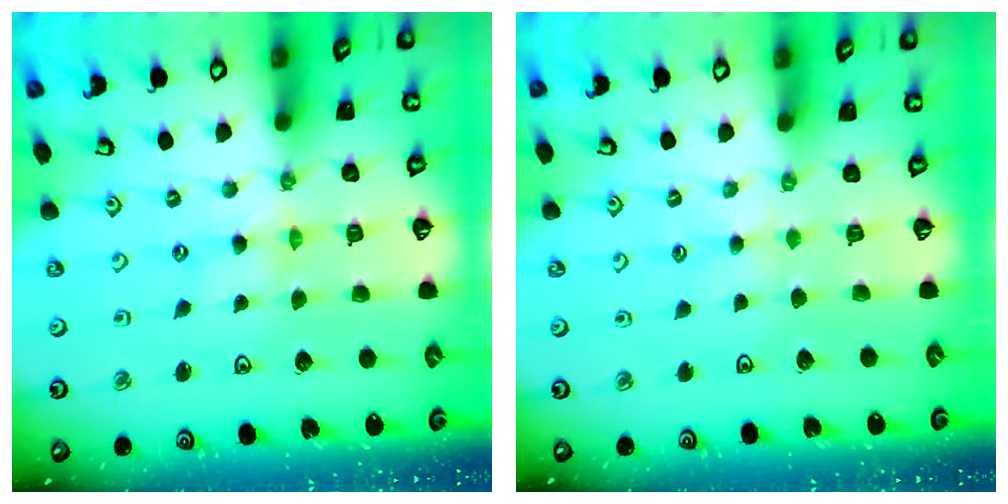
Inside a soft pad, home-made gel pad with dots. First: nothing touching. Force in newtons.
{"total": 1.8, "press": 1.7, "slide": 0.3}